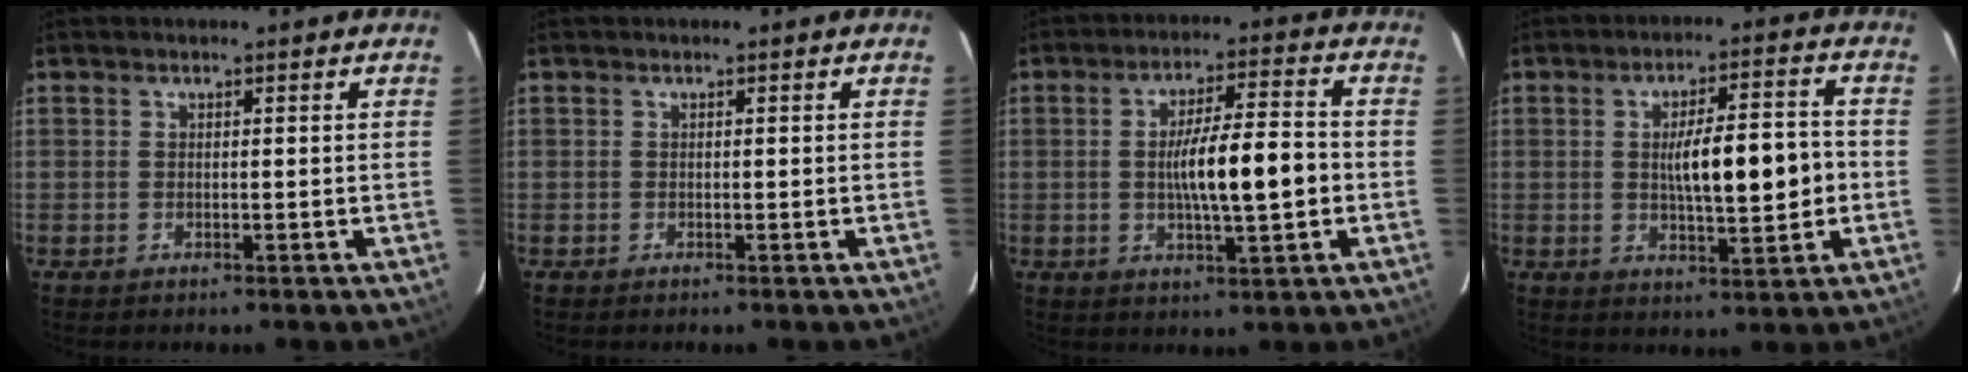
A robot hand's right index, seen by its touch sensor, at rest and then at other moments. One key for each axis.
{"total": 0.0}
{"total": 10.3, "fx": -1.0, "fy": 1.4, "fz": 10.2, "tx": -0.174, "ty": 0.011, "tz": -0.017}
{"total": 10.3, "fx": -0.4, "fy": 2.2, "fz": 10.0, "tx": -0.161, "ty": 0.014, "tz": -0.002}